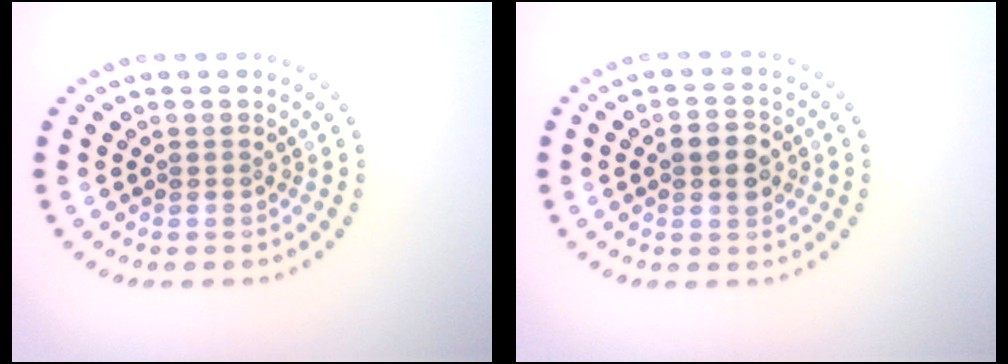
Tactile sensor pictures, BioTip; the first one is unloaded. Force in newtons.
{"total": 3.0, "press": 3.0, "slide": 0.2}